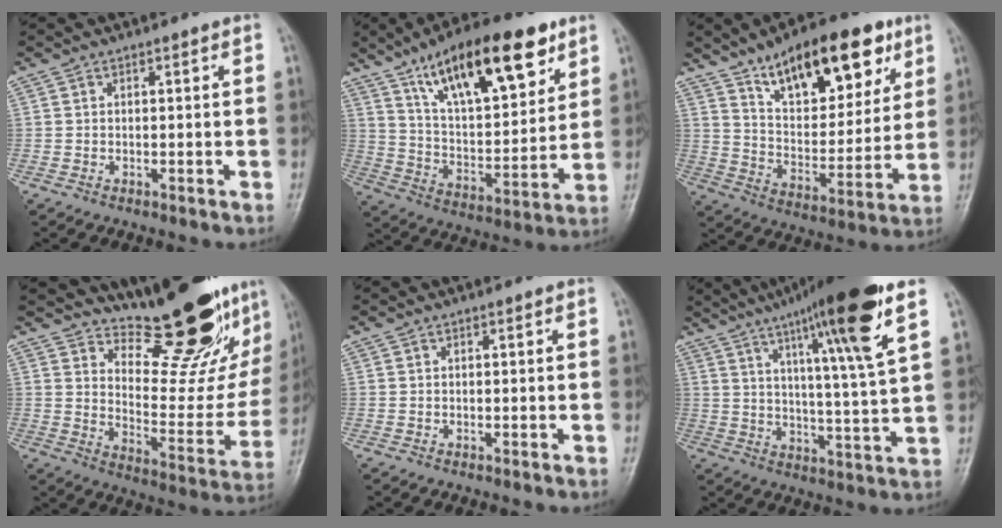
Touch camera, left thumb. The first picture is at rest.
{"total": 22.7, "force": [13.0, 8.4, 16.6], "torque": [-0.235, -0.042, 0.225]}
{"total": 21.5, "force": [12.4, 9.5, 14.9], "torque": [-0.178, -0.048, 0.206]}
{"total": 21.8, "force": [16.7, 6.9, 12.3], "torque": [-0.132, -0.132, 0.241]}
{"total": 0.0}
{"total": 19.2, "force": [10.6, 1.1, 16.0], "torque": [-0.241, -0.040, 0.162]}